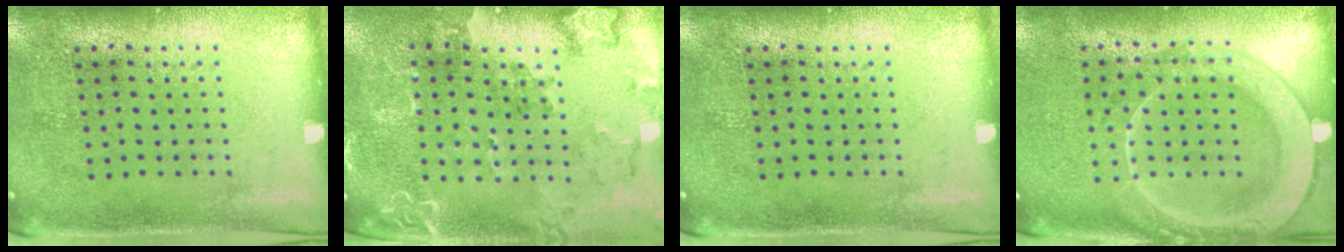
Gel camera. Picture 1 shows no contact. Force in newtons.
{"total": 2.0, "press": 1.9, "slide": 0.7}
{"total": 0.0}
{"total": 2.0, "press": 2.0, "slide": 0.2}